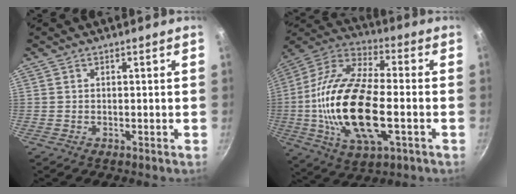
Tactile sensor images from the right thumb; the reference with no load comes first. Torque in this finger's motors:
{"motor_torque": [-0.06, 2.17, 2.49, 0.24, 0.69]}